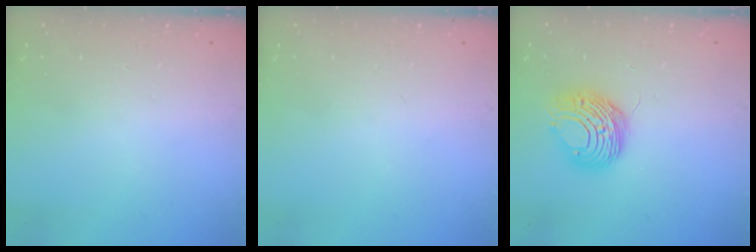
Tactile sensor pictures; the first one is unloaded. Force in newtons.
{"total": 0.0}
{"total": 10.0, "press": 9.9, "slide": 1.2}